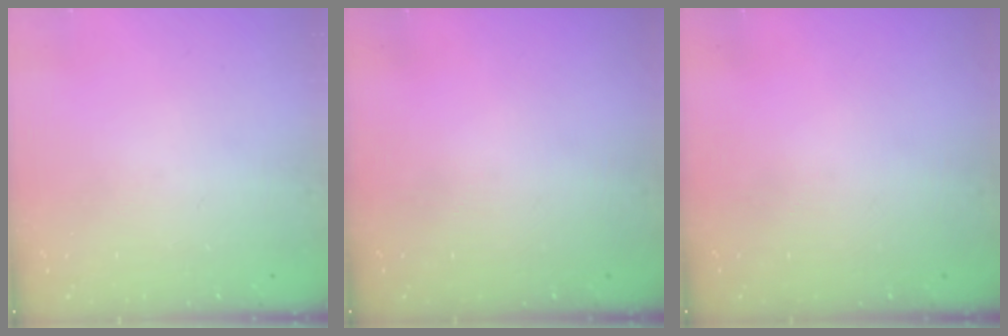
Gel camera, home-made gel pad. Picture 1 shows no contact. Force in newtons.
{"total": 0.0}
{"total": 0.0}